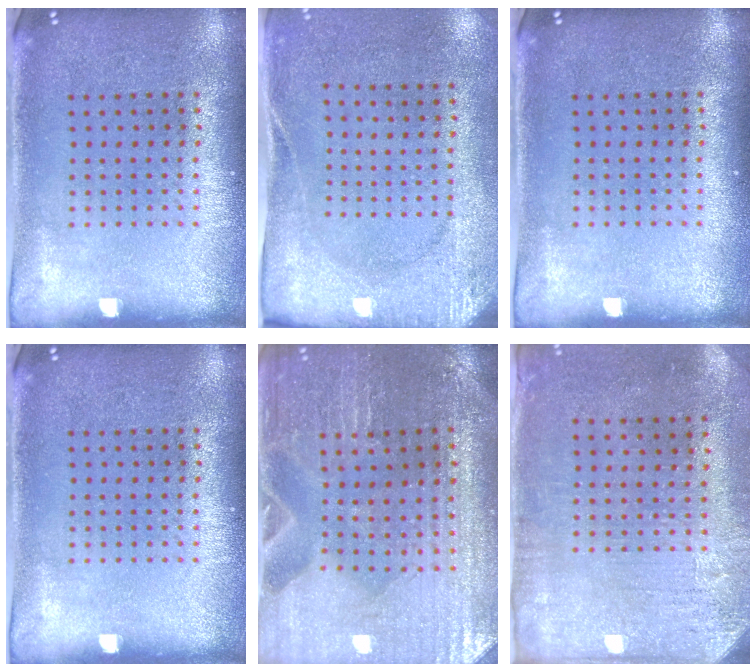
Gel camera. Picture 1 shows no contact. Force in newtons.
{"total": 2.7, "press": 2.1, "slide": 1.7}
{"total": 0.0}
{"total": 0.0}
{"total": 1.5, "press": 1.4, "slide": 0.2}
{"total": 3.1, "press": 2.5, "slide": 1.8}